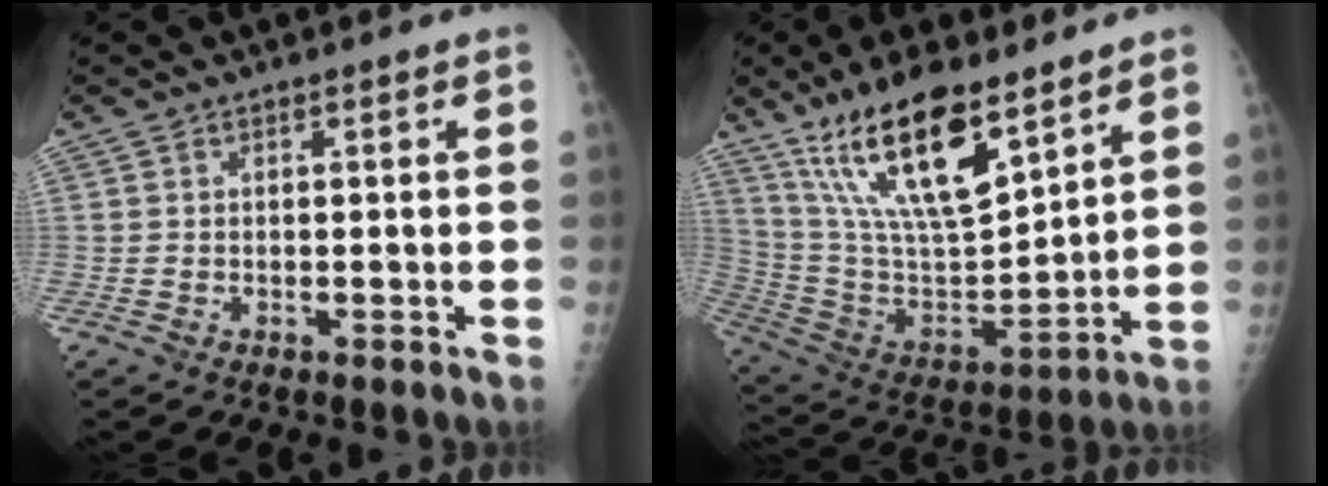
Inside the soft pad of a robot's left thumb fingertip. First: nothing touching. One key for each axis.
{"total": 21.0, "fx": 13.4, "fy": 7.3, "fz": 14.5, "tx": -0.241, "ty": -0.061, "tz": 0.256}